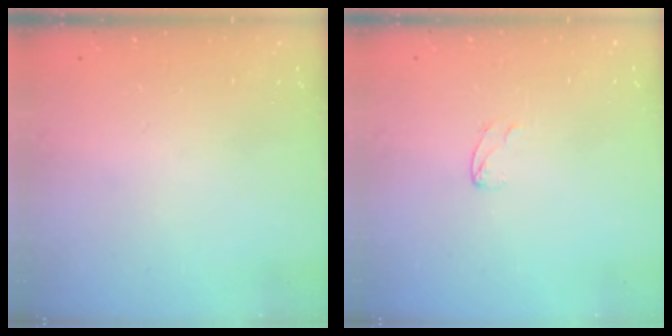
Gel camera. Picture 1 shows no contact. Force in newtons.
{"total": 3.4, "press": 3.4, "slide": 0.3}